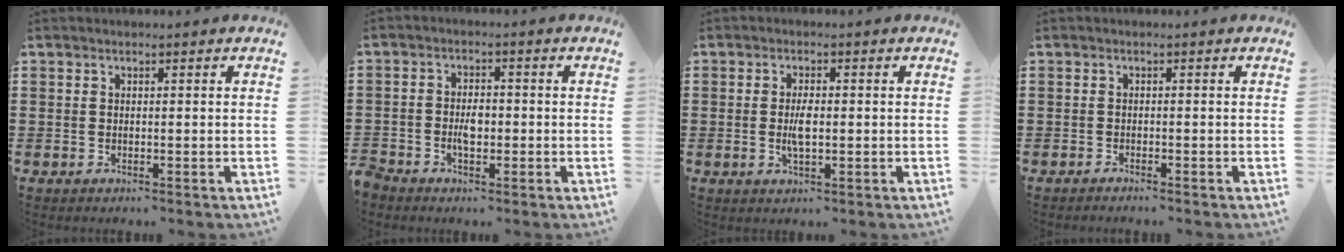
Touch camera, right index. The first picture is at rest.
{"total": 3.4, "force": [-1.1, 2.1, 2.4], "torque": [-0.054, 0.001, -0.024]}
{"total": 3.7, "force": [-0.3, 1.4, 3.4], "torque": [-0.077, -0.005, -0.010]}
{"total": 0.8, "force": [-0.8, 0.0, 0.1], "torque": [-0.004, 0.000, -0.016]}